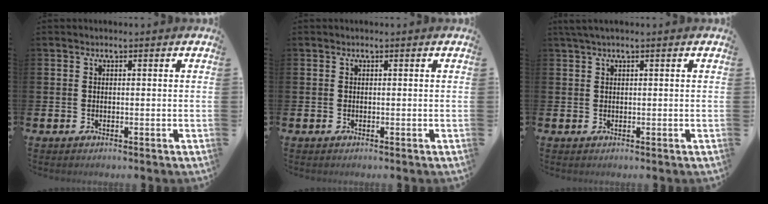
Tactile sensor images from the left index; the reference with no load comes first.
{"total": 0.0}
{"total": 1.3, "force": [0.8, 0.0, 1.0], "torque": [-0.025, 0.005, 0.016]}